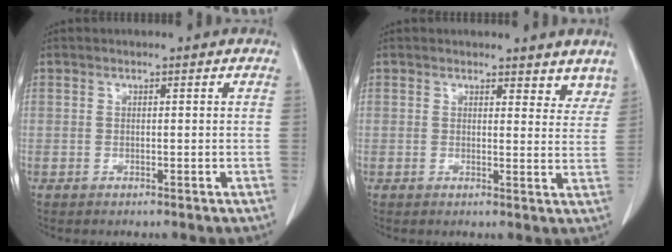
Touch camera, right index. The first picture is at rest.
{"total": 5.7, "force": [5.0, 2.3, 1.6], "torque": [0.006, -0.013, 0.048]}